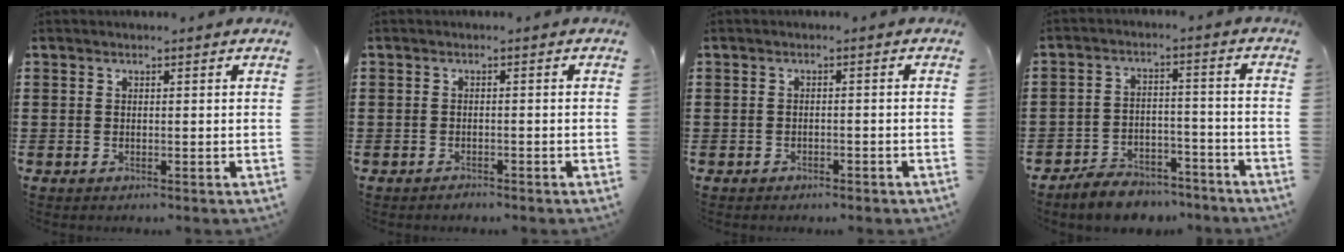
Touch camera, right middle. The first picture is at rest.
{"total": 0.9, "force": [-0.9, 0.2, 0.1], "torque": [-0.004, 0.001, -0.020]}
{"total": 1.0, "force": [-1.0, 0.4, 0.1], "torque": [-0.006, 0.000, -0.021]}
{"total": 5.7, "force": [-5.5, 1.4, 0.7], "torque": [-0.008, 0.019, -0.109]}